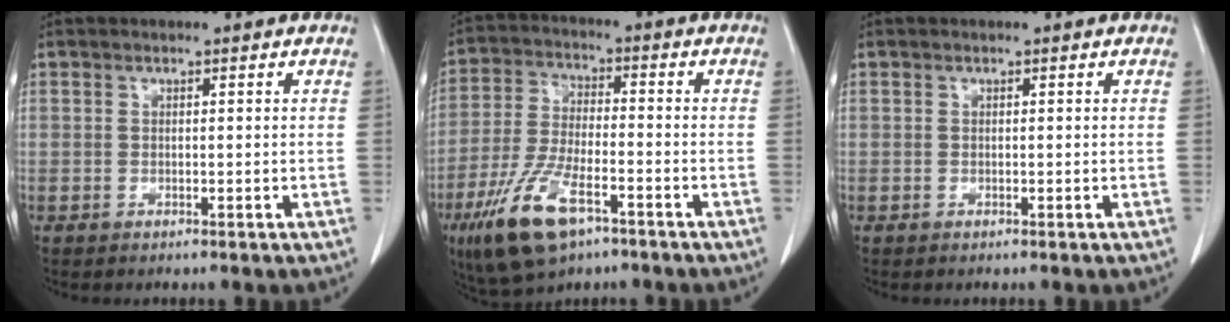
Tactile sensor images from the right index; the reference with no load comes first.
{"total": 12.4, "force": [-7.0, 4.2, 9.4], "torque": [-0.200, -0.015, -0.124]}
{"total": 0.0}